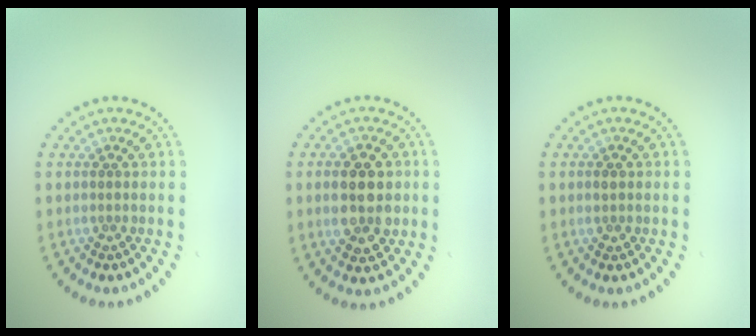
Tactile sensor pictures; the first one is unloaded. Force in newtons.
{"total": 4.9, "press": 4.8, "slide": 0.3}
{"total": 1.2, "press": 1.2, "slide": 0.1}